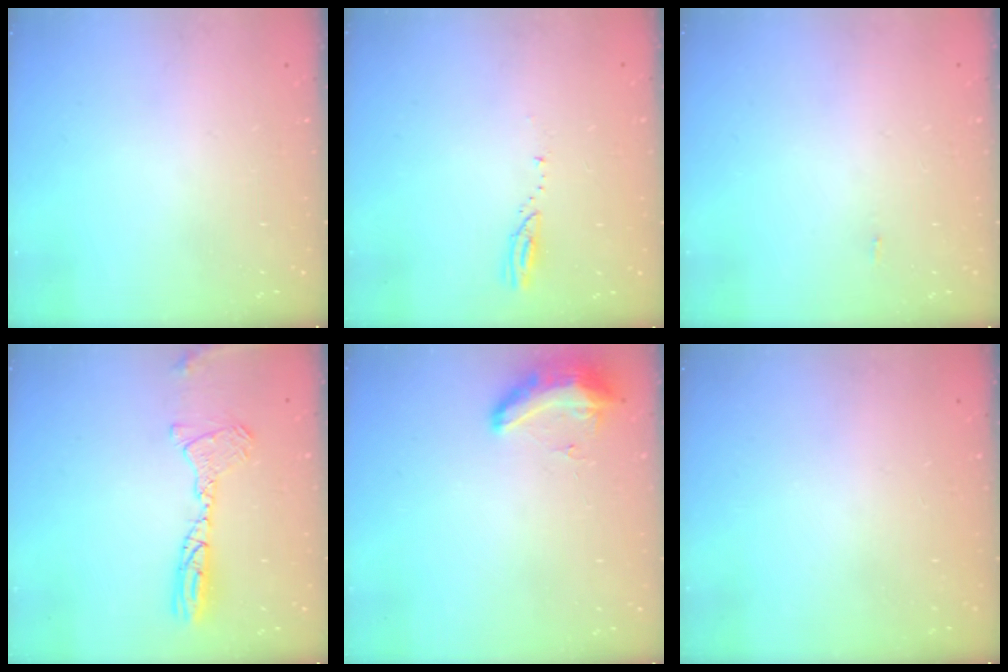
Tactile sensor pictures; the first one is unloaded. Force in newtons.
{"total": 3.3, "press": 3.3, "slide": 0.3}
{"total": 12.5, "press": 4.6, "slide": 11.7}
{"total": 13.0, "press": 12.6, "slide": 3.3}
{"total": 9.1, "press": 8.9, "slide": 1.9}
{"total": 0.0}